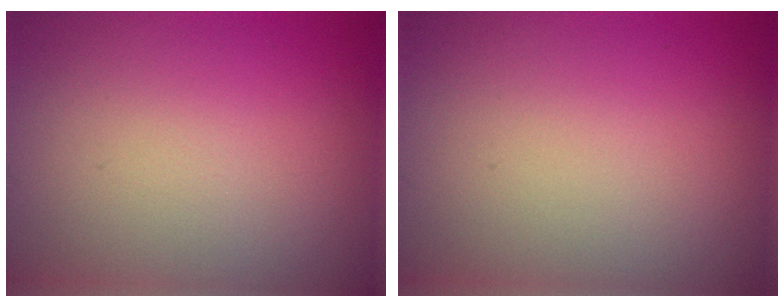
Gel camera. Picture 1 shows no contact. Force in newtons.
{"total": 0.0}